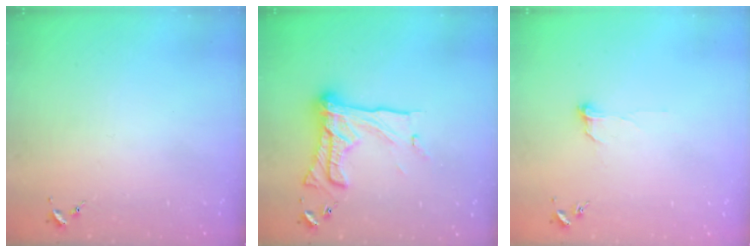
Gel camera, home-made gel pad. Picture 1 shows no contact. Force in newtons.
{"total": 19.3, "press": 19.2, "slide": 0.9}
{"total": 5.5, "press": 5.5, "slide": 0.5}